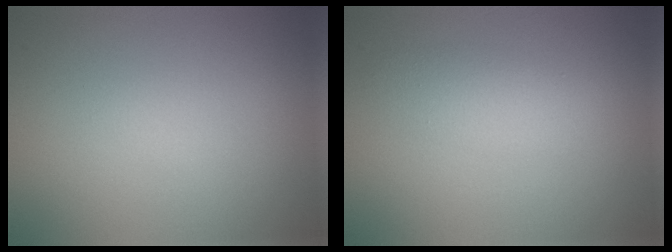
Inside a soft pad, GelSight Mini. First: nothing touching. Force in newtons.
{"total": 2.4, "press": 2.4, "slide": 0.0}